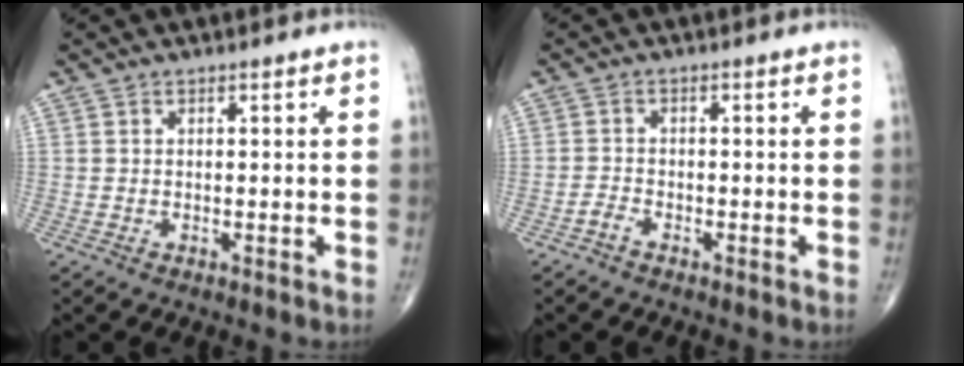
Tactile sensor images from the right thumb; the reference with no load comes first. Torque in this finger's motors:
{"motor_torque": [2.10, 1.94, -0.30, -0.10, 0.05]}